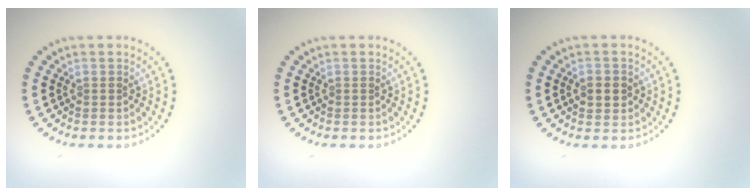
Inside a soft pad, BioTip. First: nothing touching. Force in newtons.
{"total": 0.0}
{"total": 1.9, "press": 1.9, "slide": 0.2}